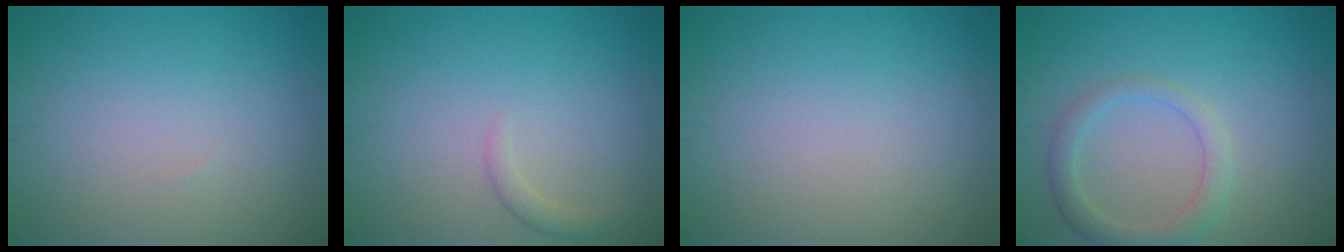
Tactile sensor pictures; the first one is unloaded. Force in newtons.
{"total": 1.2, "press": 1.2, "slide": 0.1}
{"total": 0.0}
{"total": 2.6, "press": 2.6, "slide": 0.3}